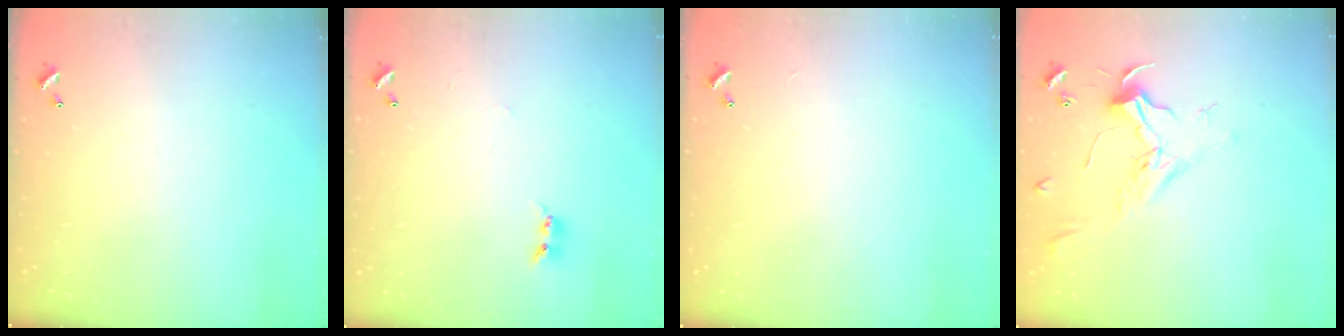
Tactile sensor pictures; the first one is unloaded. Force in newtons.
{"total": 2.5, "press": 2.5, "slide": 0.4}
{"total": 0.6, "press": 0.2, "slide": 0.6}
{"total": 2.4, "press": 2.3, "slide": 0.8}